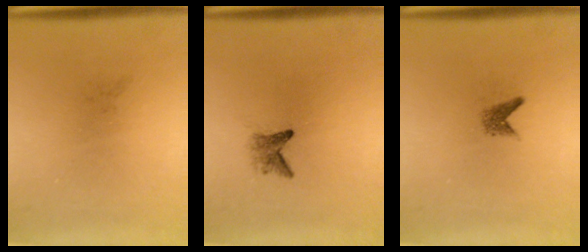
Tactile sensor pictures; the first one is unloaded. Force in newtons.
{"total": 2.0}
{"total": 1.5}